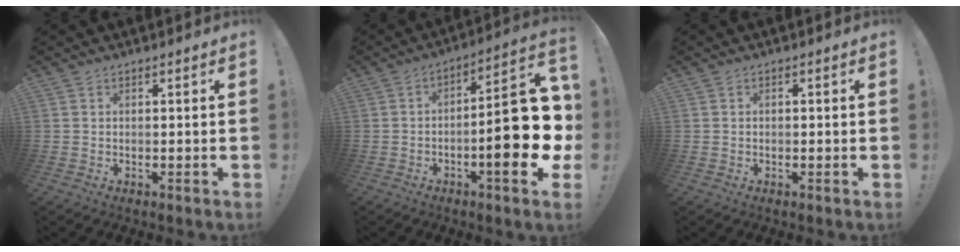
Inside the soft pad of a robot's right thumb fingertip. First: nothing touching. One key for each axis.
{"total": 20.9, "fx": -3.7, "fy": 6.3, "fz": 19.6, "tx": -0.255, "ty": 0.019, "tz": -0.051}
{"total": 0.7, "fx": -0.5, "fy": 0.3, "fz": 0.3, "tx": -0.012, "ty": 0.005, "tz": -0.009}